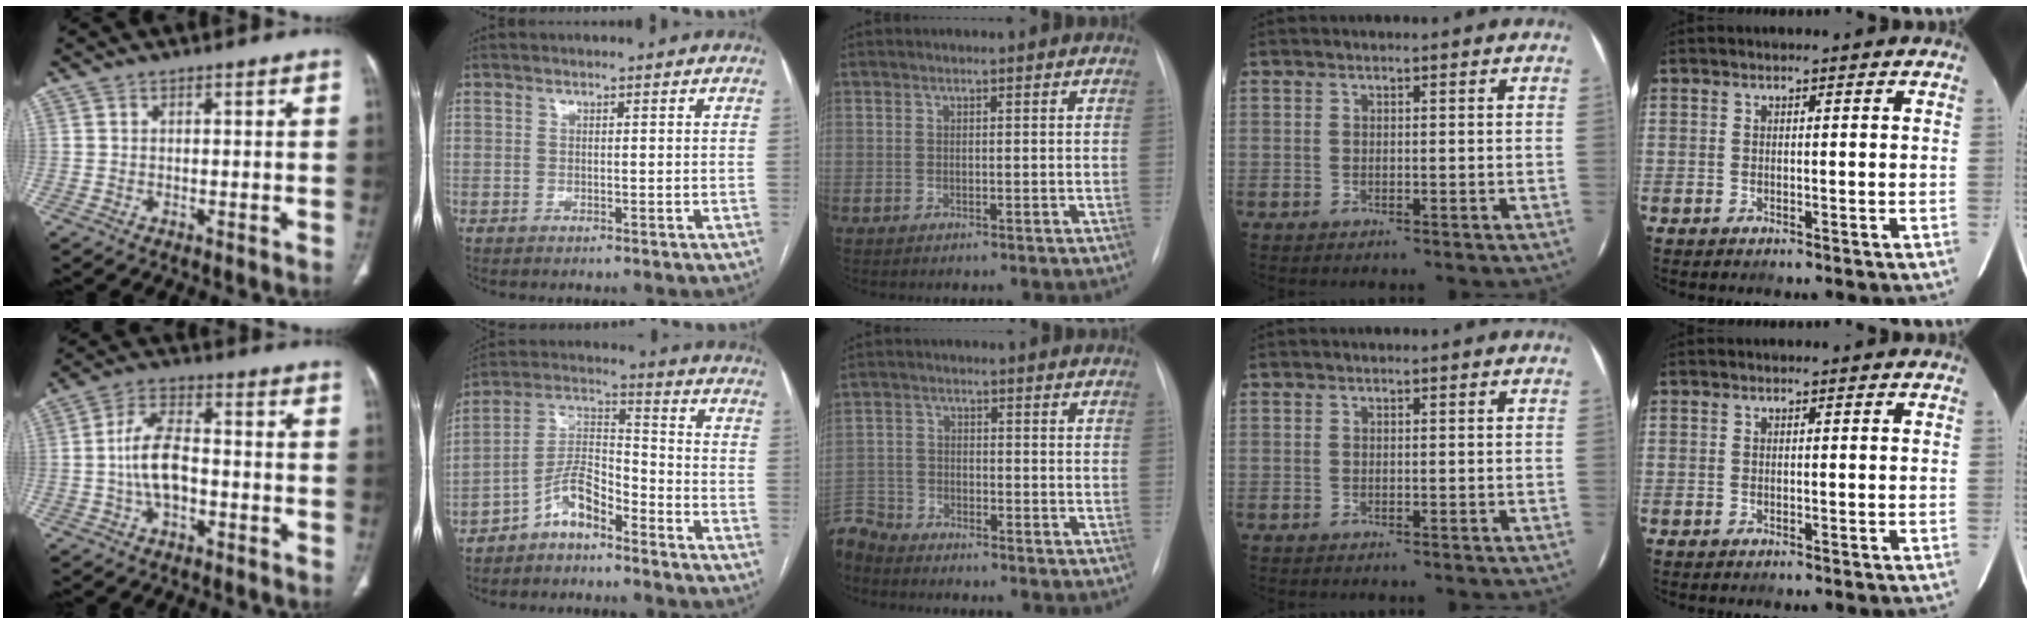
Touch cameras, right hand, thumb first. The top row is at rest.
{"thumb": {"total": 9.2, "force": [-1.7, 5.1, 7.4], "torque": [-0.140, 0.031, -0.036]}, "index": {"total": 7.5, "force": [-5.3, 2.6, 4.7], "torque": [-0.100, 0.019, -0.103]}, "middle": {"total": 7.5, "force": [-7.1, 2.3, 0.9], "torque": [-0.020, -0.005, -0.130]}}